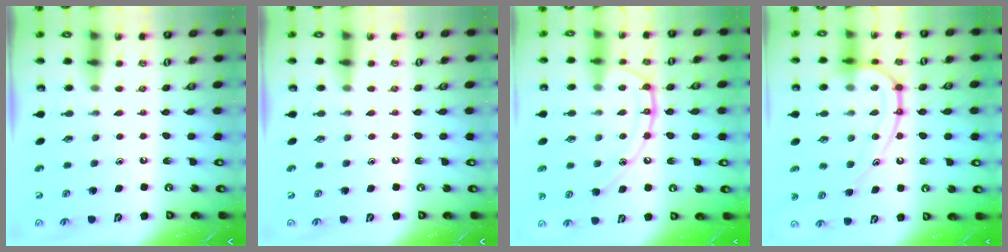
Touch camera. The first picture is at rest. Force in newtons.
{"total": 0.0}
{"total": 15.9, "press": 15.9, "slide": 1.3}
{"total": 16.4, "press": 16.3, "slide": 1.4}